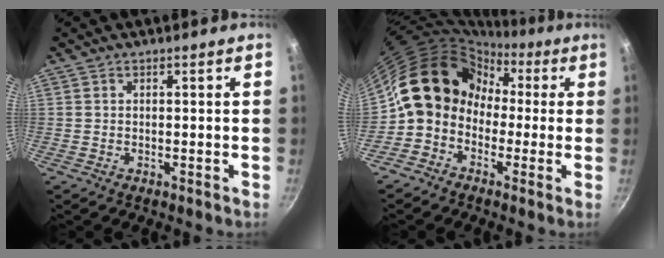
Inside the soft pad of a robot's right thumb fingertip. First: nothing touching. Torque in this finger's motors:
{"motor_torque": [1.04, 2.98, 1.47, -1.06, 0.46]}